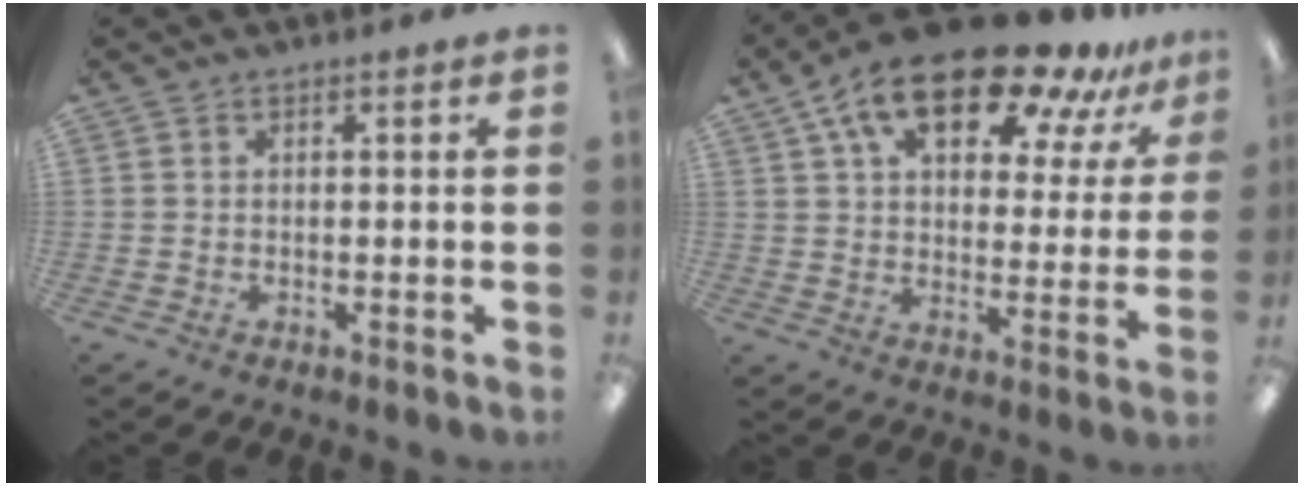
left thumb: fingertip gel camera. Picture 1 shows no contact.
{"total": 19.8, "force": [13.1, 8.3, 12.4], "torque": [-0.211, -0.072, 0.222]}